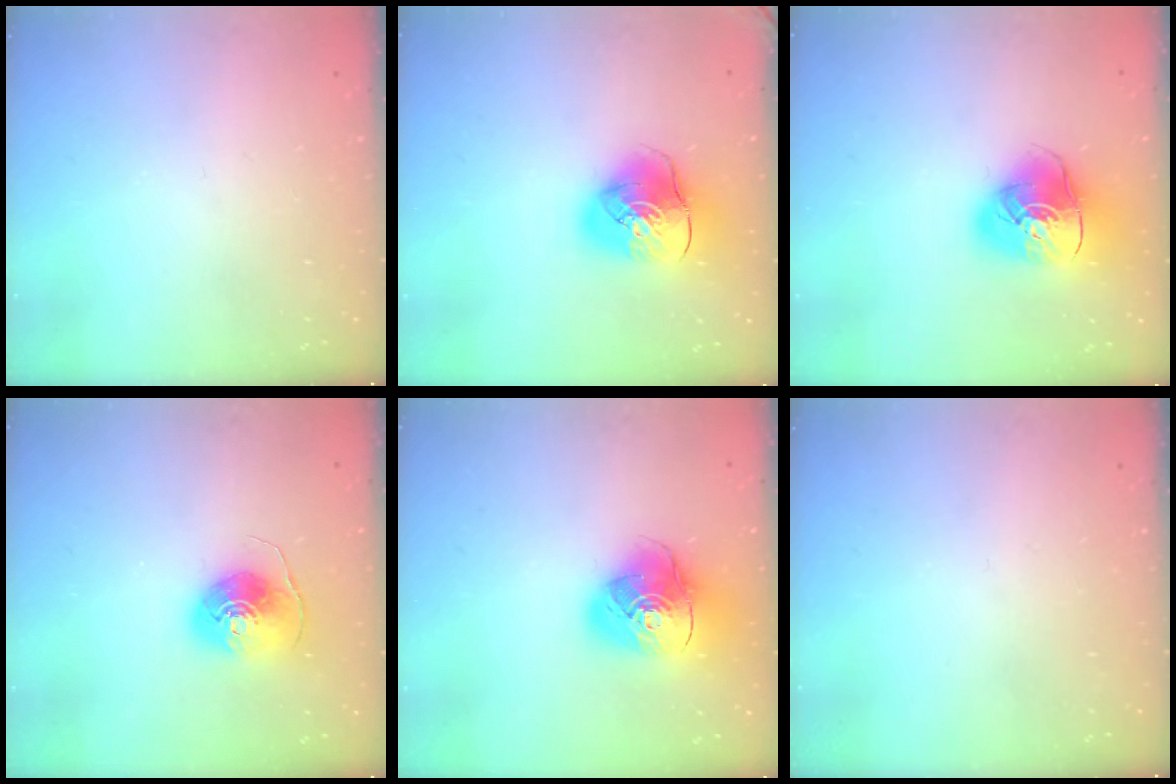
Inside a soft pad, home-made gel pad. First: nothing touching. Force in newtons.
{"total": 13.0, "press": 12.9, "slide": 1.8}
{"total": 15.2, "press": 15.0, "slide": 2.2}
{"total": 8.1, "press": 8.0, "slide": 0.3}
{"total": 14.9, "press": 14.8, "slide": 1.7}
{"total": 0.0}